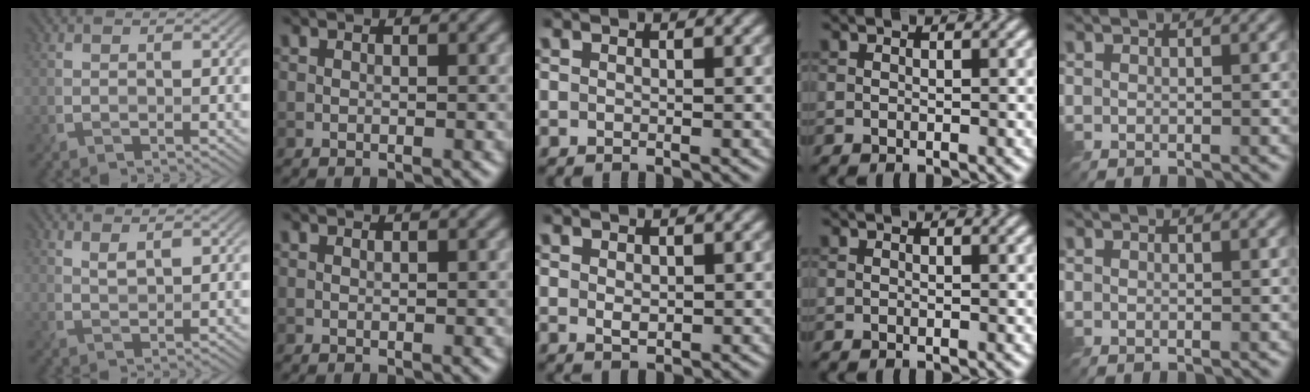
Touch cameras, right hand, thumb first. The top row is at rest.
{"thumb": {"total": 1.8, "force": [1.4, 0.3, 1.1], "torque": [-0.021, -0.004, 0.036]}, "middle": {"total": 1.1, "force": [0.2, 0.7, 0.8], "torque": [-0.016, -0.004, 0.009]}}